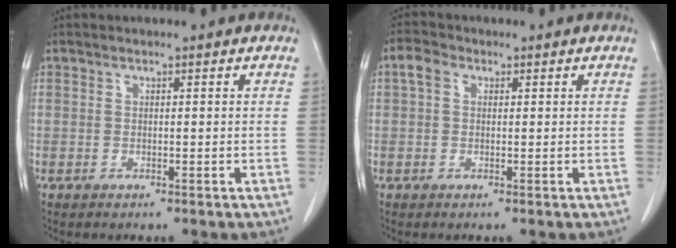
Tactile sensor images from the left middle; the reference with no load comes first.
{"total": 2.4, "force": [0.7, 1.7, 1.5], "torque": [-0.033, 0.018, 0.012]}